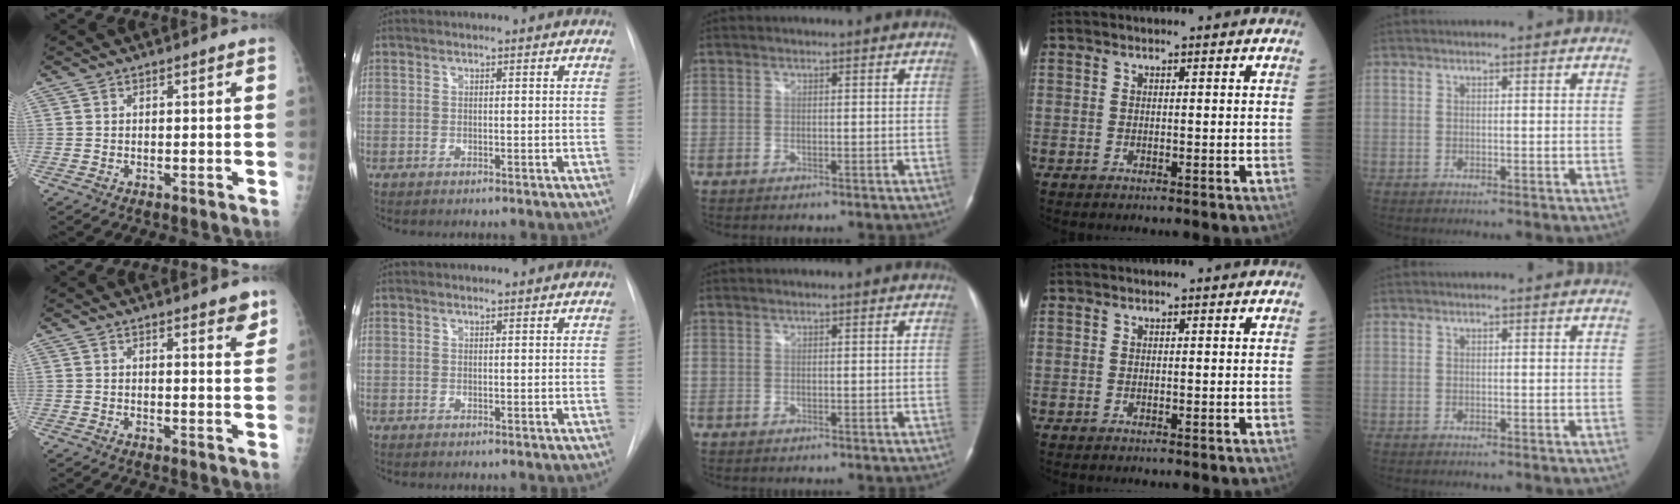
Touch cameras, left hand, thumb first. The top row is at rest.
{"thumb": {"total": 4.0, "force": [2.8, 1.1, 2.6], "torque": [-0.020, -0.017, 0.033]}, "index": {"total": 0.6, "force": [0.5, 0.1, -0.1], "torque": [-0.004, 0.001, 0.010]}}